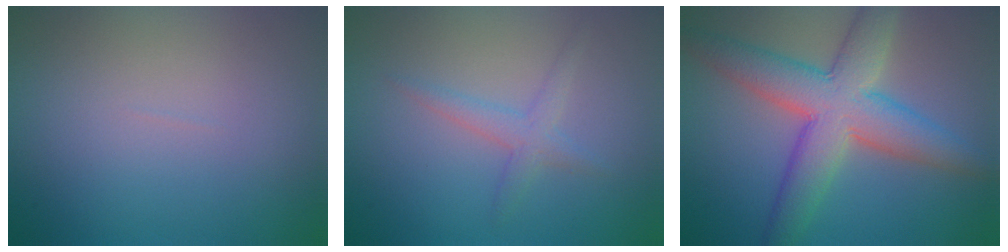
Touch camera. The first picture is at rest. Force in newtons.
{"total": 2.0, "press": 2.0, "slide": 0.1}
{"total": 8.3, "press": 8.3, "slide": 0.4}